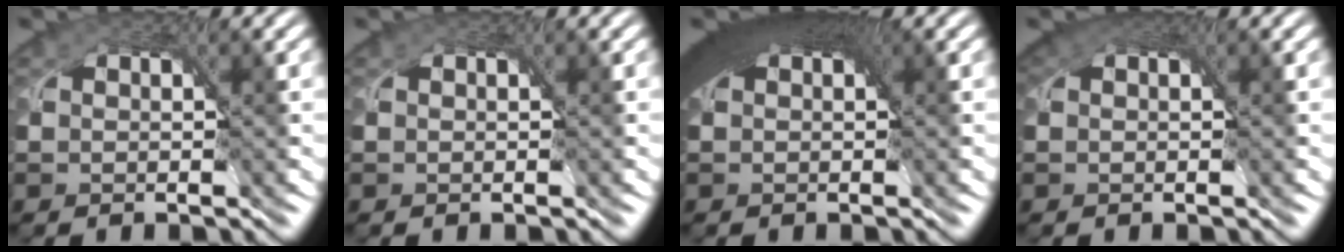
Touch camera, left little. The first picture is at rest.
{"total": 0.0}
{"total": 8.7, "force": [3.1, 4.2, 6.9], "torque": [-0.107, 0.019, 0.033]}
{"total": 2.3, "force": [1.2, 1.4, 1.3], "torque": [-0.024, 0.004, 0.014]}